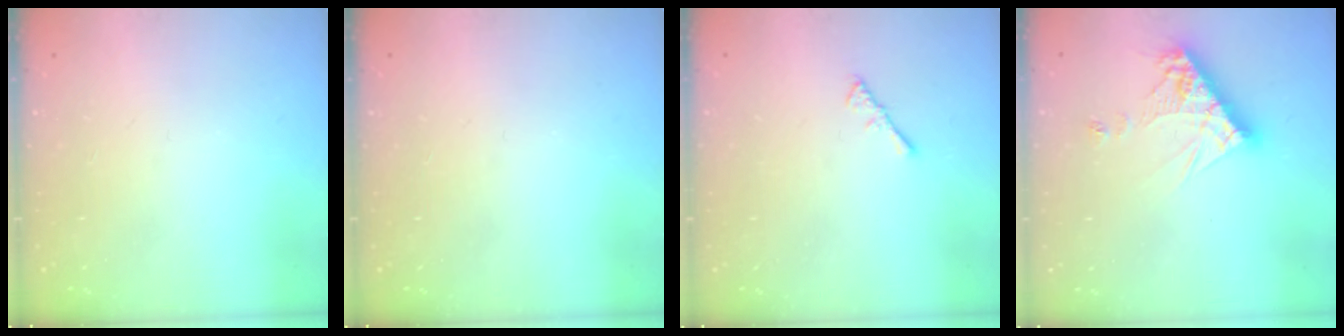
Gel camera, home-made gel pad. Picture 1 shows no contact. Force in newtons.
{"total": 0.0}
{"total": 2.2, "press": 2.1, "slide": 0.5}
{"total": 11.7, "press": 11.6, "slide": 1.1}